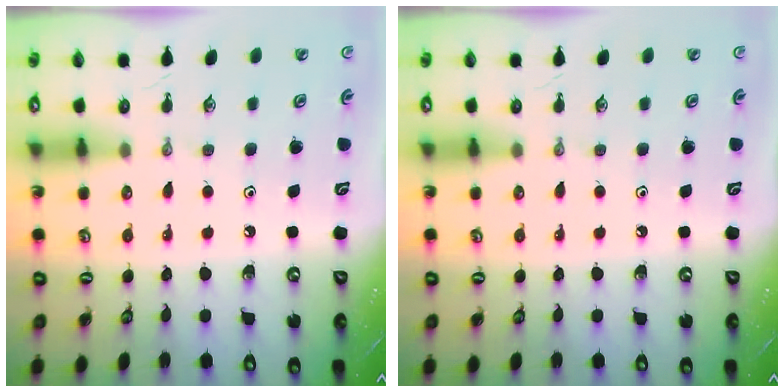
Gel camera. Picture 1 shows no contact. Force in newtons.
{"total": 0.0}